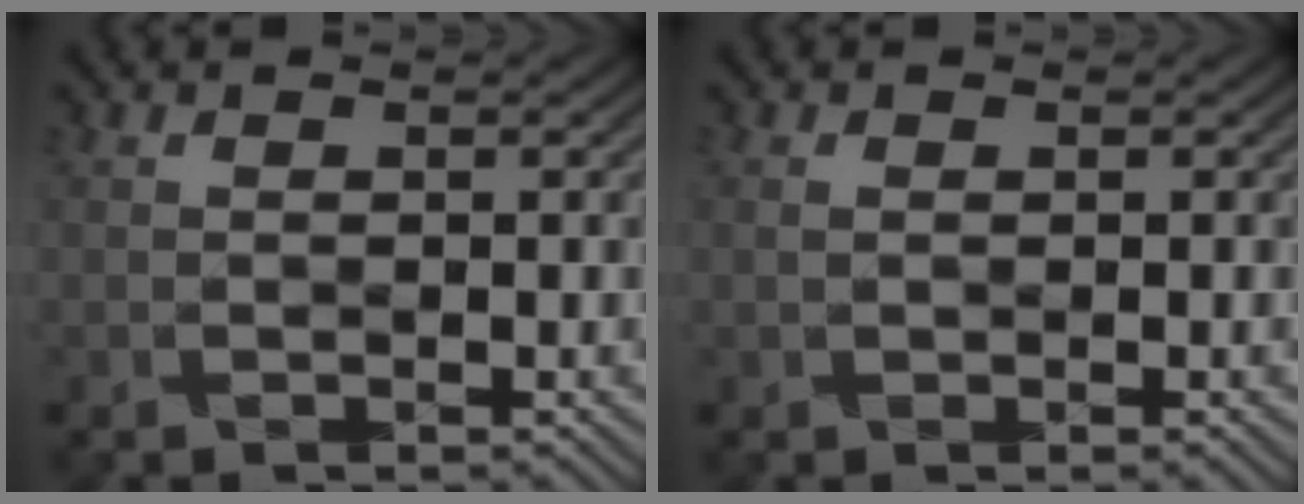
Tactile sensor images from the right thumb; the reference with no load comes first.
{"total": 1.0, "force": [0.0, 0.5, 0.8], "torque": [-0.019, 0.001, -0.001]}